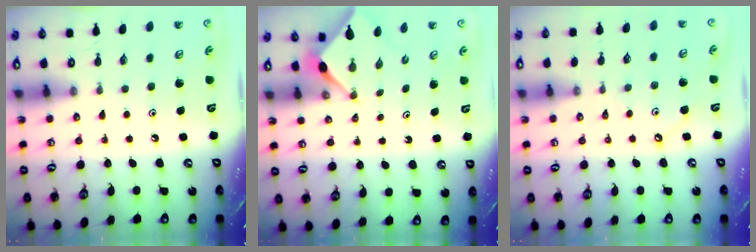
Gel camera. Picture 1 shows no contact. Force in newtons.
{"total": 3.0, "press": 3.0, "slide": 0.4}
{"total": 2.5, "press": 2.5, "slide": 0.4}